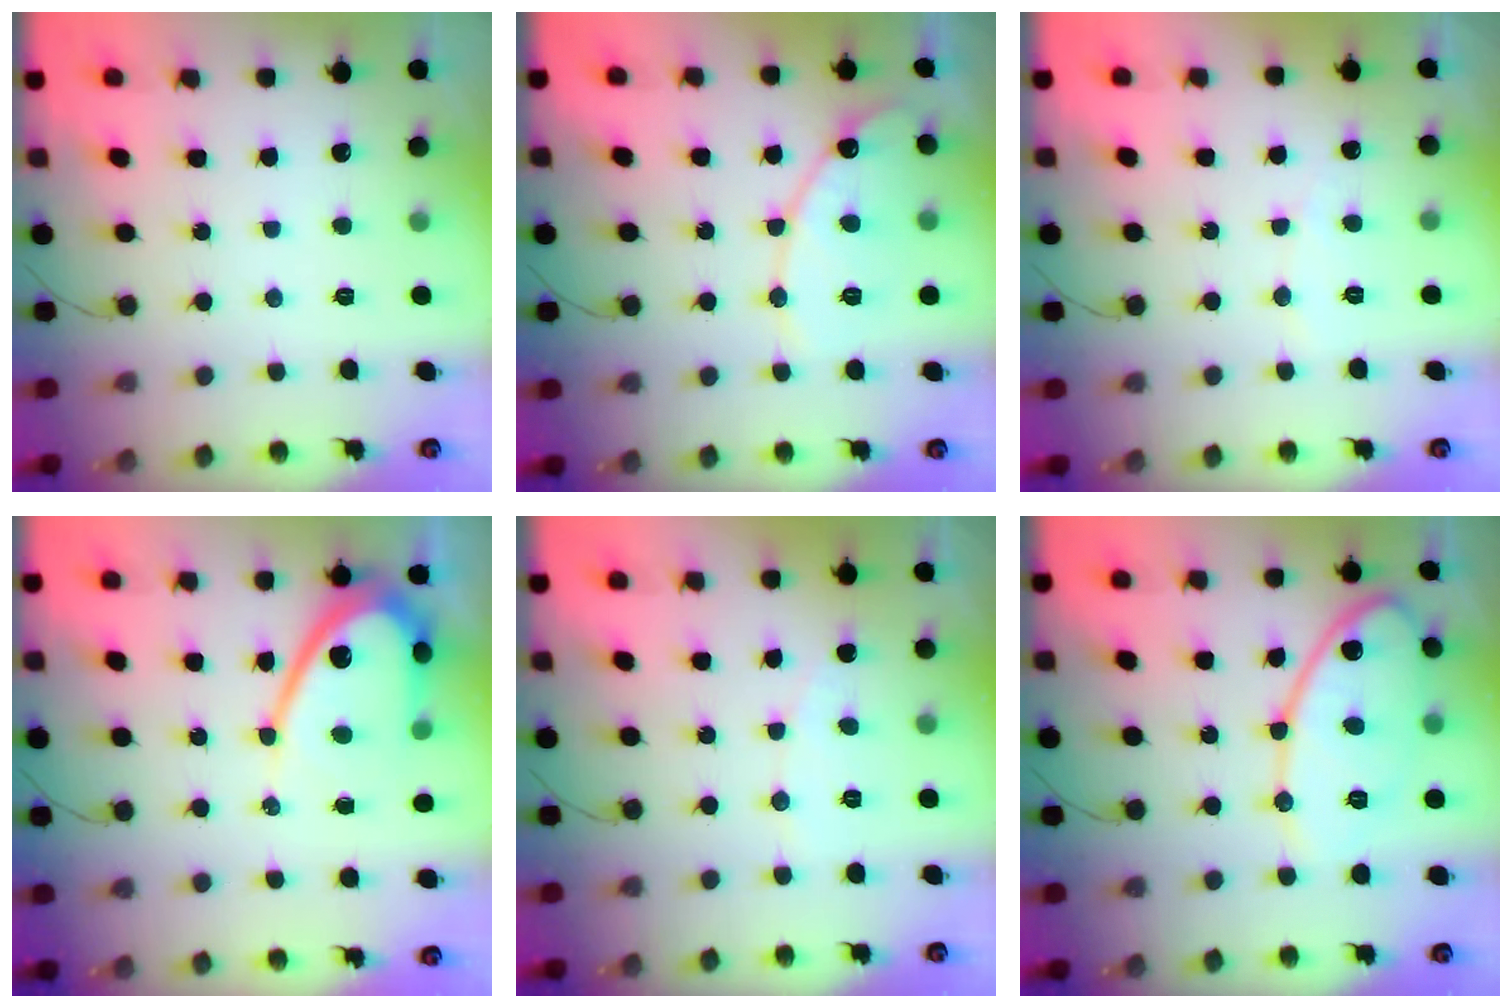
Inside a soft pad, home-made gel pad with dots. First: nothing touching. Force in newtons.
{"total": 13.0, "press": 12.9, "slide": 1.1}
{"total": 3.1, "press": 3.1, "slide": 0.3}
{"total": 11.8, "press": 11.7, "slide": 1.1}
{"total": 2.8, "press": 2.8, "slide": 0.3}
{"total": 13.4, "press": 13.4, "slide": 1.2}